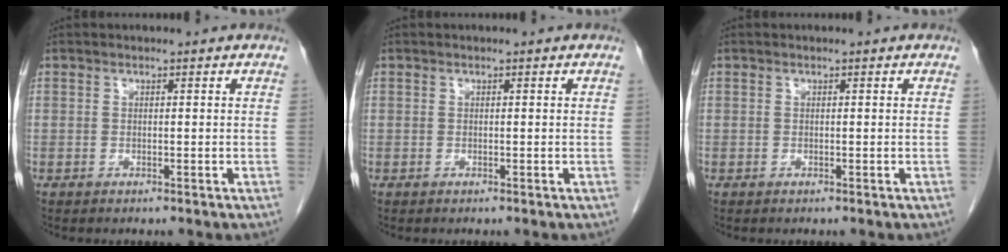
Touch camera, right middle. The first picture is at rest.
{"total": 0.0}
{"total": 0.0}